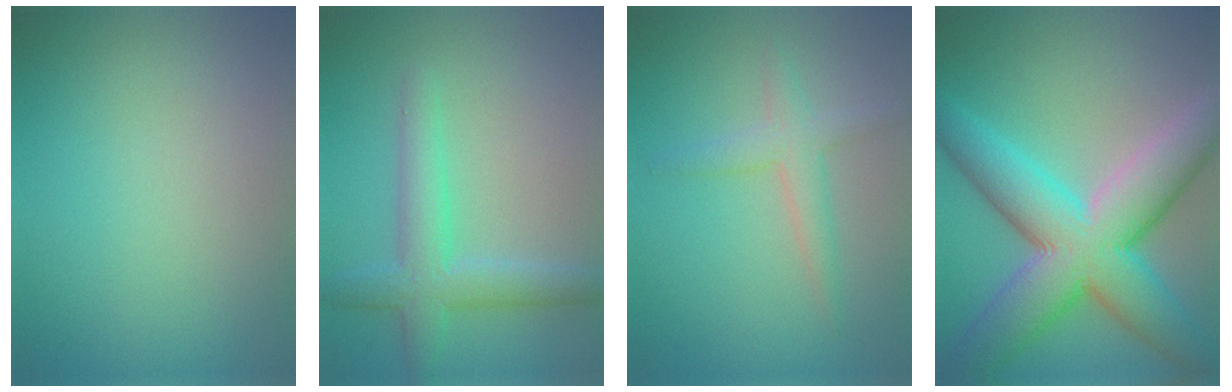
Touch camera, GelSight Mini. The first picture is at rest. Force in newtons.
{"total": 4.0, "press": 4.0, "slide": 0.1}
{"total": 2.4, "press": 2.4, "slide": 0.1}
{"total": 12.0, "press": 11.9, "slide": 0.8}